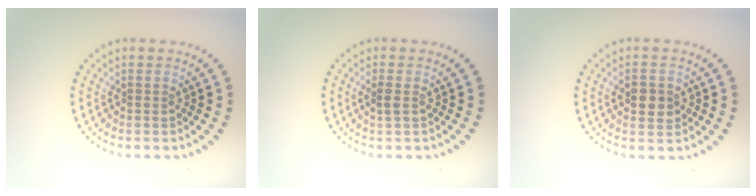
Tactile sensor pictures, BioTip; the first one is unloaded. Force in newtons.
{"total": 0.9, "press": 0.8, "slide": 0.4}
{"total": 2.1, "press": 2.1, "slide": 0.2}